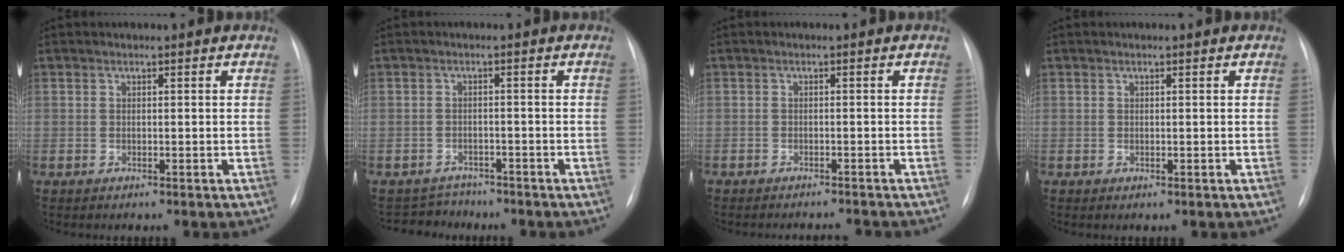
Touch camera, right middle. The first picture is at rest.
{"total": 3.6, "force": [-3.0, 1.5, -1.3], "torque": [0.020, 0.008, -0.050]}
{"total": 4.0, "force": [-4.0, 0.3, 0.2], "torque": [0.005, -0.003, -0.052]}
{"total": 0.0}